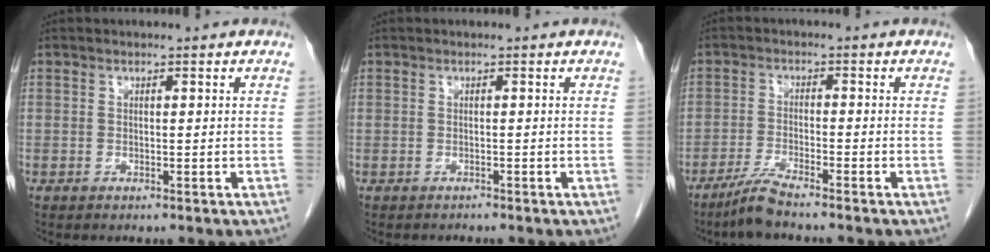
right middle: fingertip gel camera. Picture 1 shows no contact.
{"total": 0.7, "force": [-0.6, 0.2, -0.2], "torque": [-0.008, -0.004, -0.012]}
{"total": 4.2, "force": [-3.5, -0.4, 2.2], "torque": [-0.048, -0.014, -0.075]}